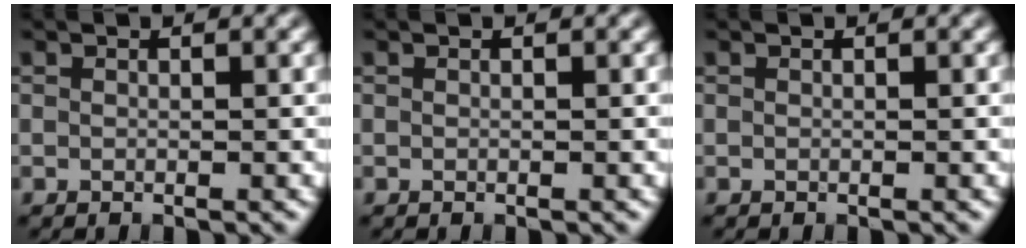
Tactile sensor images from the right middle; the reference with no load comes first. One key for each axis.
{"total": 0.0}
{"total": 0.0}